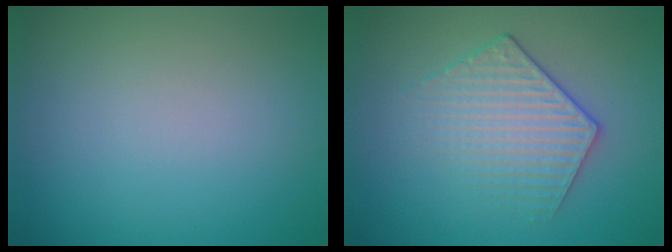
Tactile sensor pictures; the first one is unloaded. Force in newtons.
{"total": 3.5, "press": 3.1, "slide": 1.5}